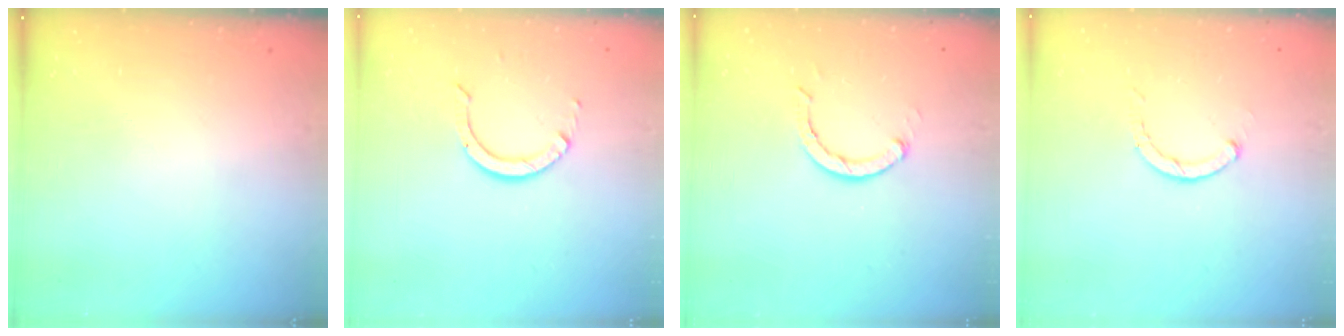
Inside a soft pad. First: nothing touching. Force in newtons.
{"total": 6.7, "press": 6.7, "slide": 0.5}
{"total": 2.9, "press": 2.8, "slide": 0.5}
{"total": 2.3, "press": 2.3, "slide": 0.3}